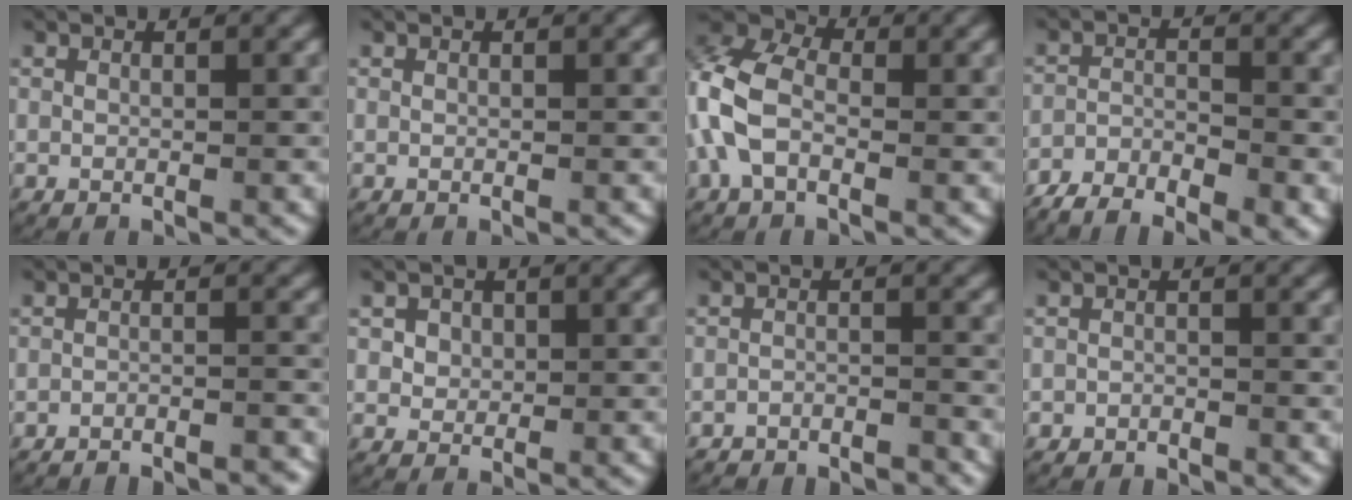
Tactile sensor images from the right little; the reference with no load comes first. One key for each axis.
{"total": 0.0}
{"total": 8.8, "fx": 0.7, "fy": 7.2, "fz": 5.0, "tx": -0.126, "ty": 0.006, "tz": -0.006}
{"total": 5.6, "fx": -4.7, "fy": 2.2, "fz": 2.2, "tx": -0.032, "ty": -0.015, "tz": -0.077}
{"total": 5.2, "fx": -5.0, "fy": 1.1, "fz": 1.0, "tx": -0.008, "ty": -0.014, "tz": -0.080}
{"total": 2.0, "fx": 0.3, "fy": 1.8, "fz": 0.6, "tx": -0.016, "ty": -0.003, "tz": 0.011}
{"total": 3.4, "fx": -3.3, "fy": 0.7, "fz": 0.2, "tx": -0.002, "ty": -0.012, "tz": -0.058}
{"total": 1.5, "fx": -1.4, "fy": 0.5, "fz": -0.1, "tx": 0.001, "ty": -0.008, "tz": -0.023}